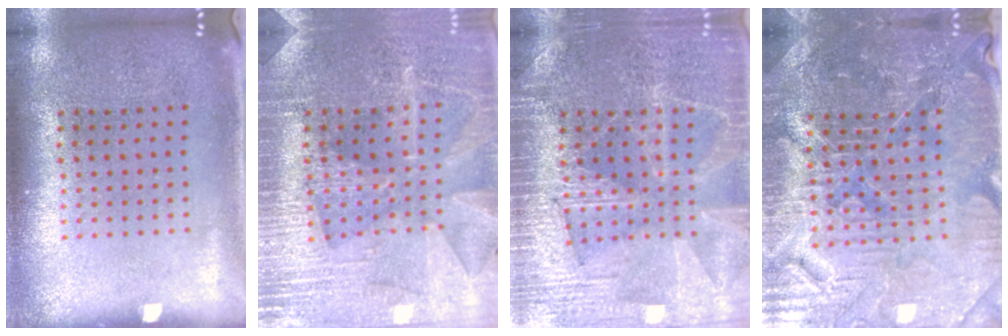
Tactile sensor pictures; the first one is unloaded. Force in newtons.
{"total": 3.3, "press": 3.3, "slide": 0.7}
{"total": 3.6, "press": 3.6, "slide": 0.5}
{"total": 4.9, "press": 4.6, "slide": 1.5}